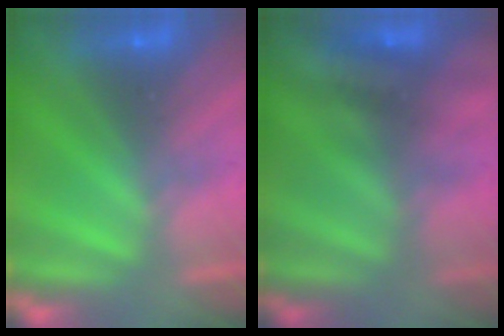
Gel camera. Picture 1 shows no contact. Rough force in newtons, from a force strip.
{"total": 2.4}